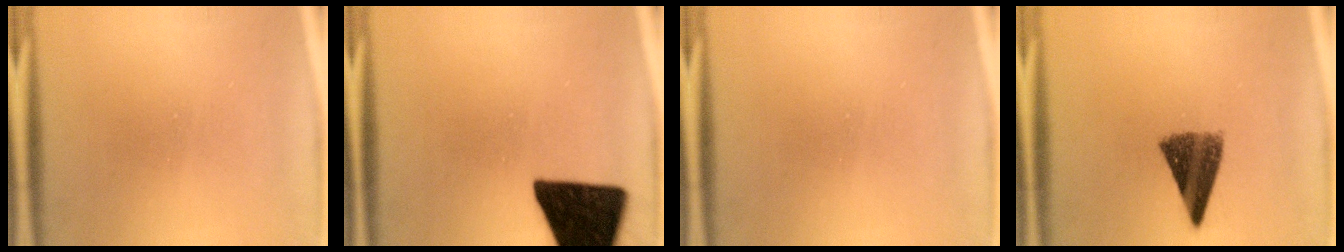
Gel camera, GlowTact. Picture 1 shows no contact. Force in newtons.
{"total": 18.6}
{"total": 0.0}
{"total": 8.7}